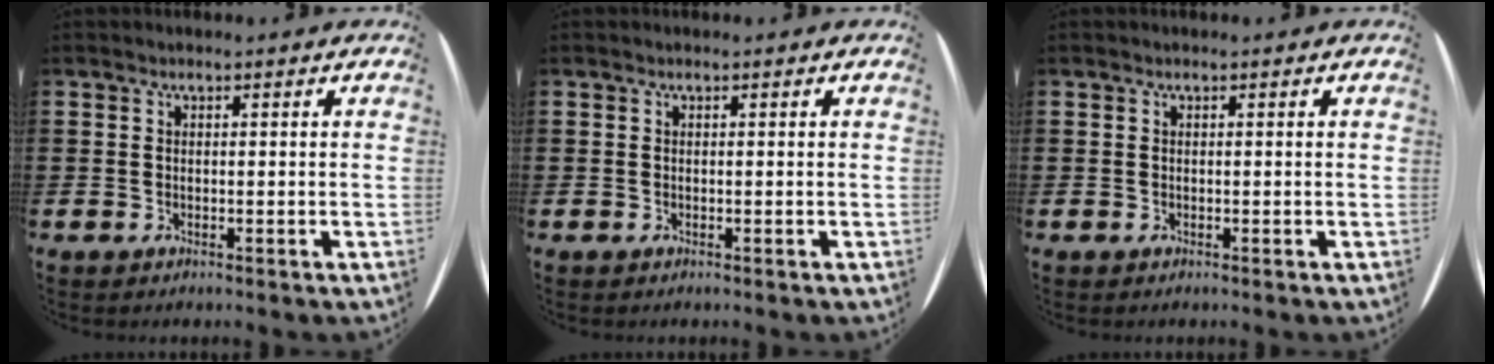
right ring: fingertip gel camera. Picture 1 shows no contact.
{"total": 0.0}
{"total": 0.0}